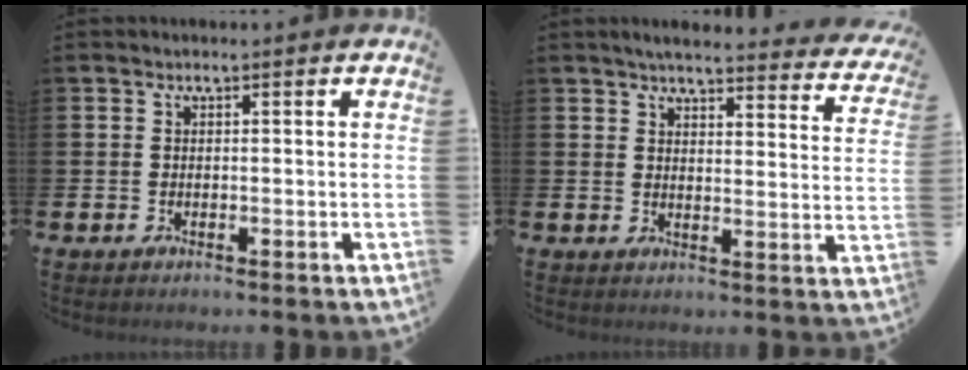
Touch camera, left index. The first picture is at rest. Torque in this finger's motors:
{"motor_torque": [0.87, -1.26, 0.43, 0.07]}